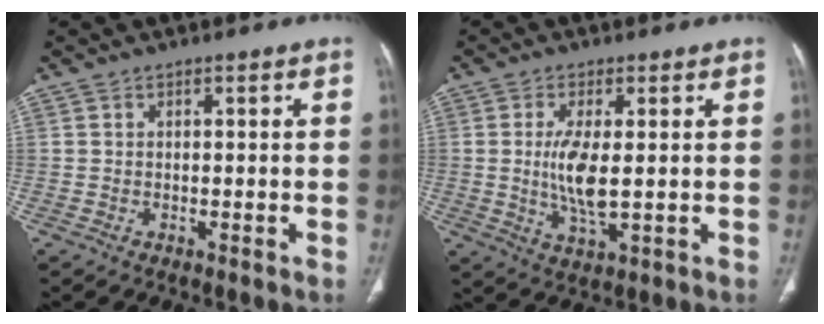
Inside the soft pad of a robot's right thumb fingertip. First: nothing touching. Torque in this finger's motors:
{"motor_torque": [1.41, 1.12, 0.91, -1.14, 0.15]}